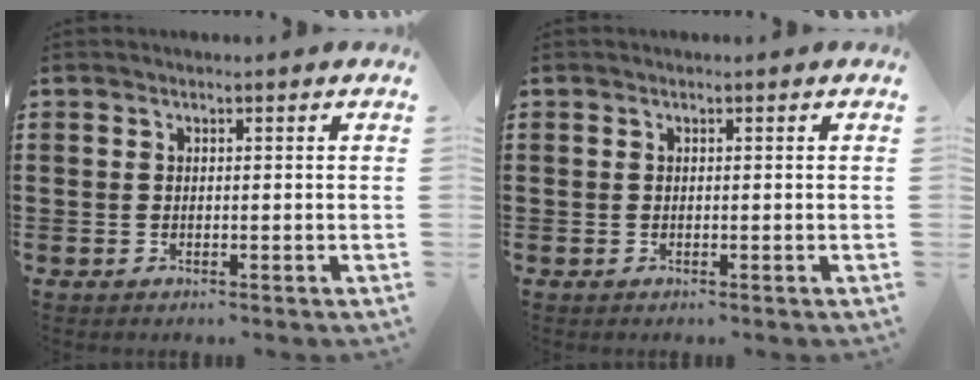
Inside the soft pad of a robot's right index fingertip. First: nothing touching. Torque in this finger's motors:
{"motor_torque": [-0.01, 0.01, 0.00, 0.00]}